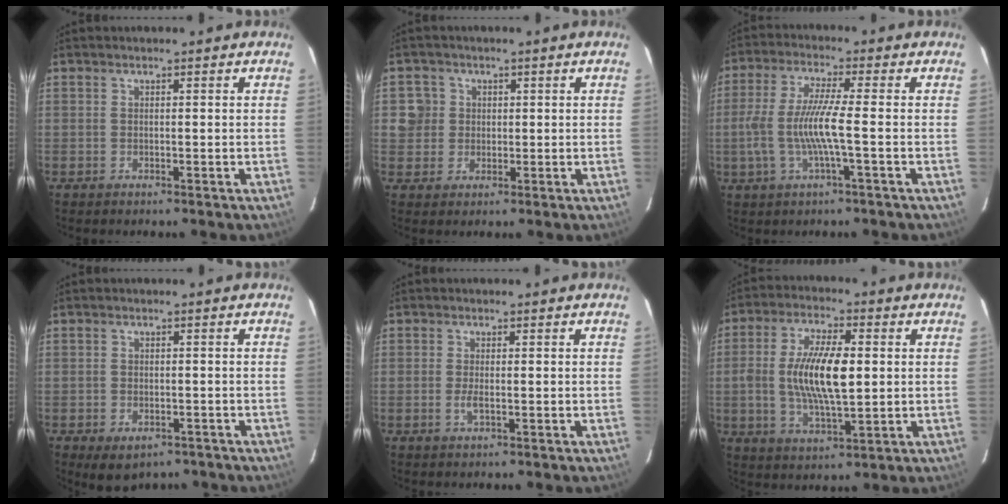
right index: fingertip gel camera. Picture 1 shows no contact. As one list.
[{"total": 4.2, "force": [0.6, 4.2, 0.3], "torque": [0.010, 0.020, 0.012]}, {"total": 9.0, "force": [-1.8, 0.2, 8.8], "torque": [-0.186, -0.004, -0.030]}, {"total": 6.2, "force": [-4.0, 3.7, 3.1], "torque": [-0.058, -0.012, -0.046]}, {"total": 1.9, "force": [-0.5, 0.4, 1.8], "torque": [-0.037, -0.003, -0.009]}, {"total": 12.7, "force": [0.4, 4.5, 11.9], "torque": [-0.231, 0.002, 0.008]}]